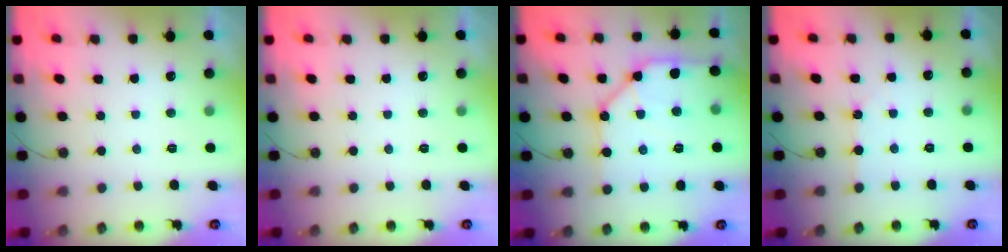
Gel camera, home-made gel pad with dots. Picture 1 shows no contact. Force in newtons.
{"total": 0.0}
{"total": 14.9, "press": 14.8, "slide": 1.1}
{"total": 1.6, "press": 1.6, "slide": 0.3}